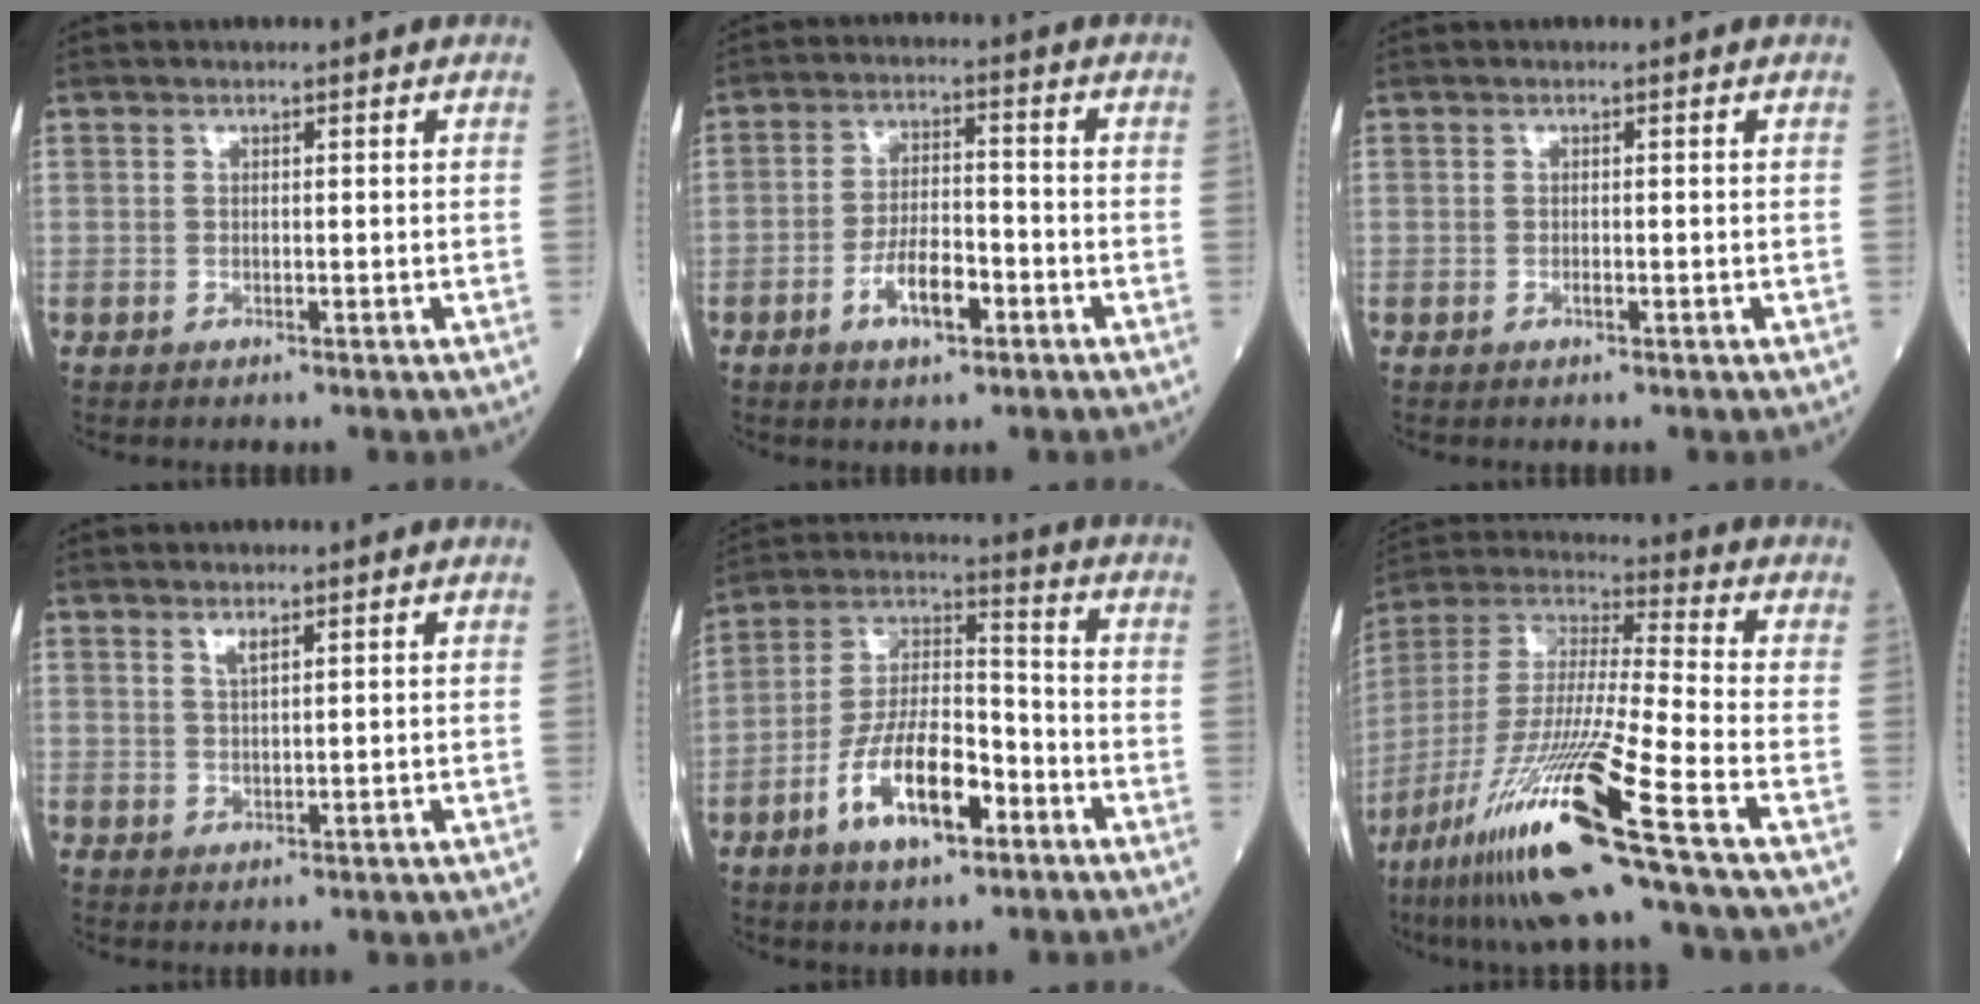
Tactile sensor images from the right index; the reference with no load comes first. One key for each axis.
{"total": 6.6, "fx": -3.1, "fy": 2.3, "fz": 5.4, "tx": -0.101, "ty": 0.006, "tz": -0.054}
{"total": 0.6, "fx": -0.3, "fy": 0.1, "fz": 0.5, "tx": -0.011, "ty": 0.001, "tz": -0.003}
{"total": 1.6, "fx": 1.1, "fy": 0.2, "fz": 1.2, "tx": -0.026, "ty": -0.002, "tz": 0.024}
{"total": 13.1, "fx": -6.1, "fy": 4.6, "fz": 10.6, "tx": -0.213, "ty": 0.009, "tz": -0.109}
{"total": 22.3, "fx": -12.4, "fy": -0.6, "fz": 18.5, "tx": -0.384, "ty": -0.052, "tz": -0.235}